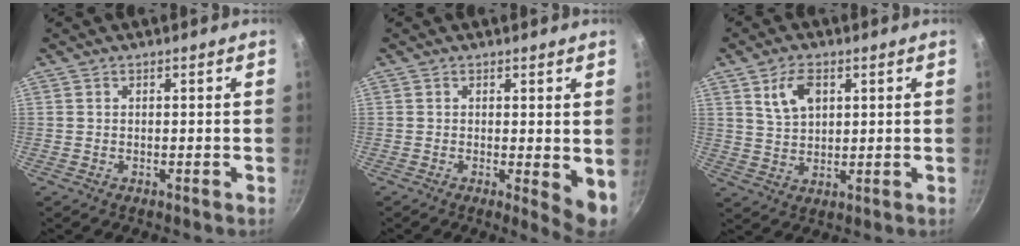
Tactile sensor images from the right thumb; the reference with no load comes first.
{"total": 5.1, "force": [0.0, 1.4, 4.9], "torque": [-0.065, -0.014, 0.001]}
{"total": 6.6, "force": [2.8, 3.9, 4.5], "torque": [-0.071, -0.012, 0.059]}